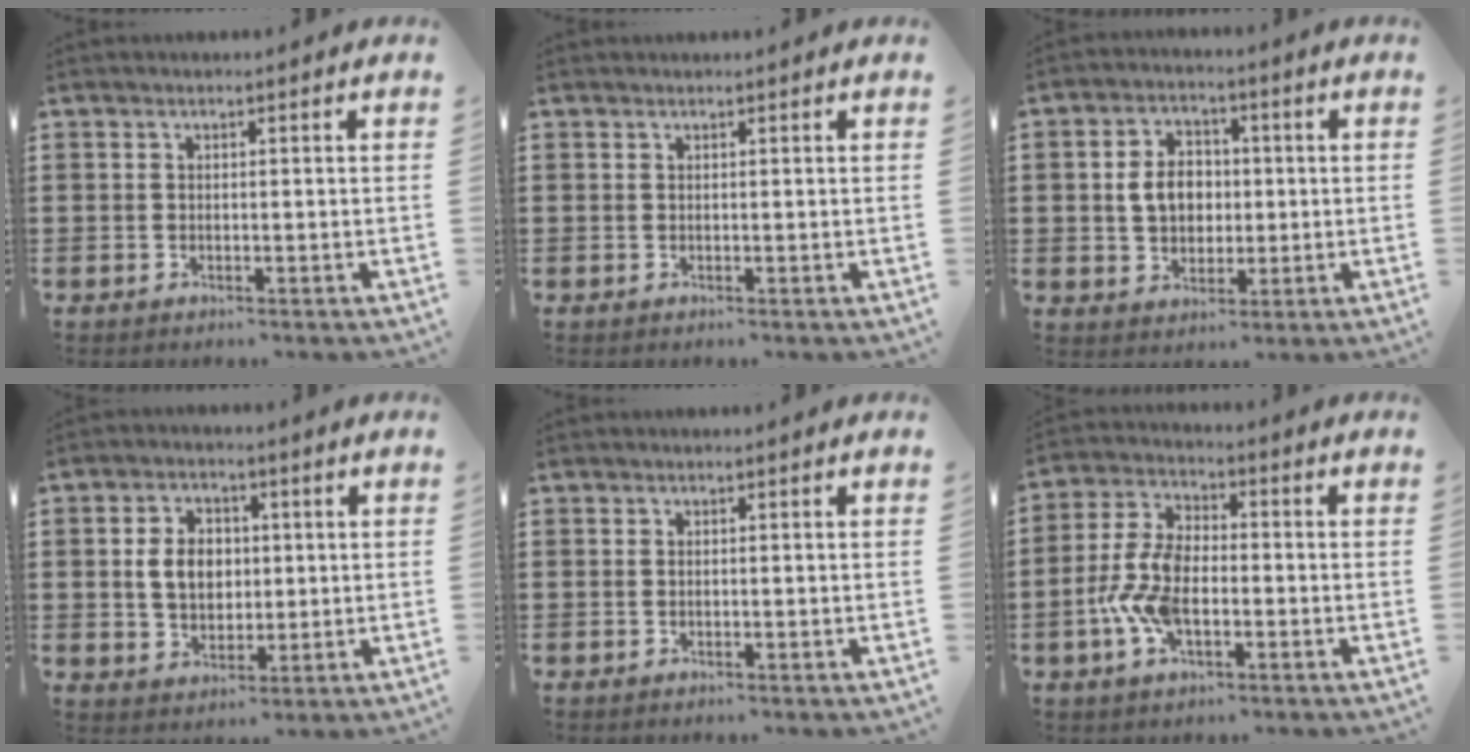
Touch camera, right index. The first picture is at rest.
{"total": 0.0}
{"total": 6.2, "force": [0.1, 4.8, 4.0], "torque": [-0.087, 0.010, -0.005]}
{"total": 6.2, "force": [0.5, 4.6, 4.1], "torque": [-0.097, 0.007, 0.000]}
{"total": 0.0}
{"total": 8.2, "force": [-2.2, 4.2, 6.7], "torque": [-0.163, -0.002, -0.048]}